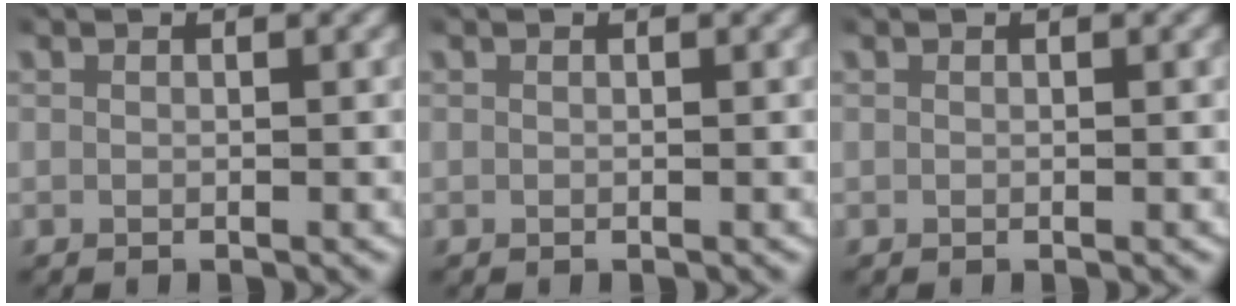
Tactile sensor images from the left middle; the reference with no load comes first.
{"total": 0.0}
{"total": 0.0}